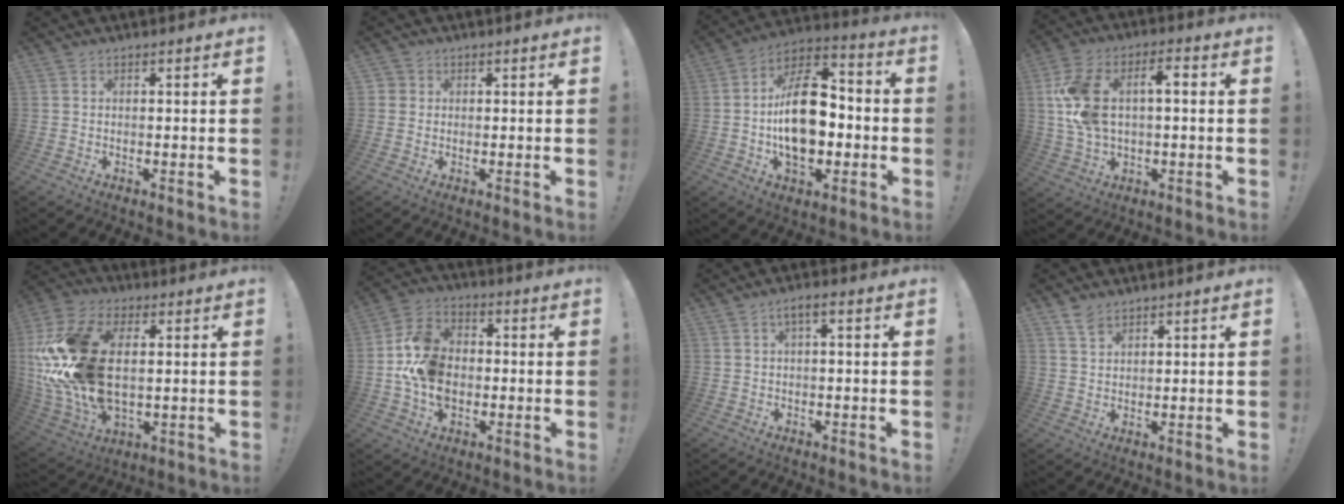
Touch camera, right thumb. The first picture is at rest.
{"total": 1.7, "force": [0.4, 1.7, 0.4], "torque": [-0.002, -0.002, 0.006]}
{"total": 21.0, "force": [-2.8, 12.5, 16.6], "torque": [-0.281, 0.020, -0.042]}
{"total": 13.6, "force": [1.8, 7.9, 10.9], "torque": [-0.209, 0.015, 0.033]}
{"total": 25.8, "force": [2.5, 16.1, 20.0], "torque": [-0.400, 0.004, 0.054]}
{"total": 13.5, "force": [-2.1, 10.5, 8.2], "torque": [-0.141, 0.021, -0.035]}
{"total": 2.5, "force": [-0.3, 0.3, 2.5], "torque": [-0.046, 0.007, -0.008]}
{"total": 3.7, "force": [3.0, 1.7, 1.4], "torque": [-0.009, -0.023, 0.054]}